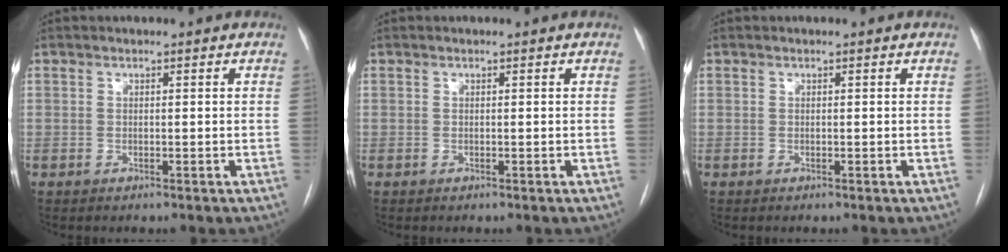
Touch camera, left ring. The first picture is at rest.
{"total": 0.0}
{"total": 0.0}